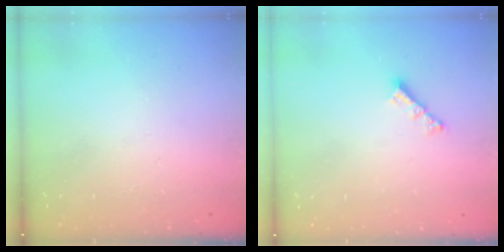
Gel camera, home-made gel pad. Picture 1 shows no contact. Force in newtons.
{"total": 3.8, "press": 3.8, "slide": 0.2}